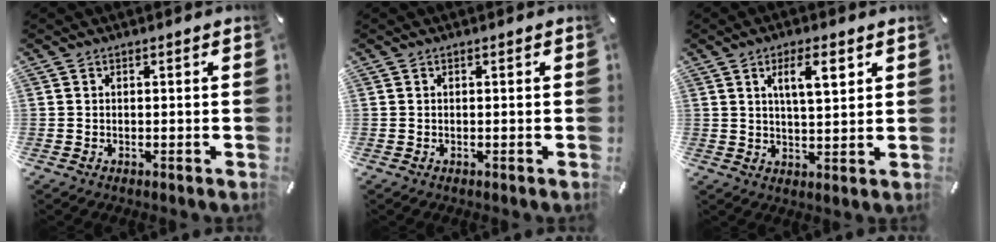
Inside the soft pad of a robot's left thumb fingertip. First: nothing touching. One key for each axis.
{"total": 0.0}
{"total": 7.7, "fx": 3.6, "fy": 2.4, "fz": 6.4, "tx": -0.101, "ty": -0.008, "tz": 0.055}